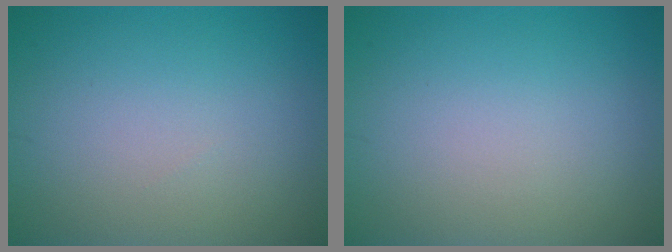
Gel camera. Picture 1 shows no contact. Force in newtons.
{"total": 0.0}